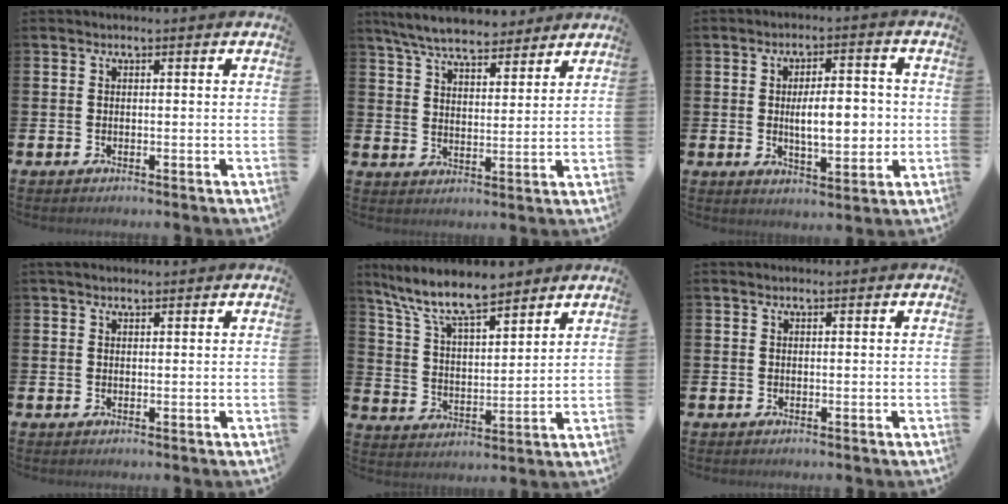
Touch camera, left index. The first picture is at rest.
{"total": 7.7, "force": [7.1, 1.6, 2.3], "torque": [-0.061, -0.032, 0.128]}
{"total": 7.3, "force": [-0.4, 3.2, 6.6], "torque": [-0.088, -0.002, -0.014]}
{"total": 1.6, "force": [1.4, 0.4, 0.5], "torque": [0.005, -0.001, 0.023]}
{"total": 9.8, "force": [8.5, 2.2, 4.2], "torque": [-0.116, -0.038, 0.153]}
{"total": 0.6, "force": [0.5, 0.1, 0.2], "torque": [0.000, 0.001, 0.008]}